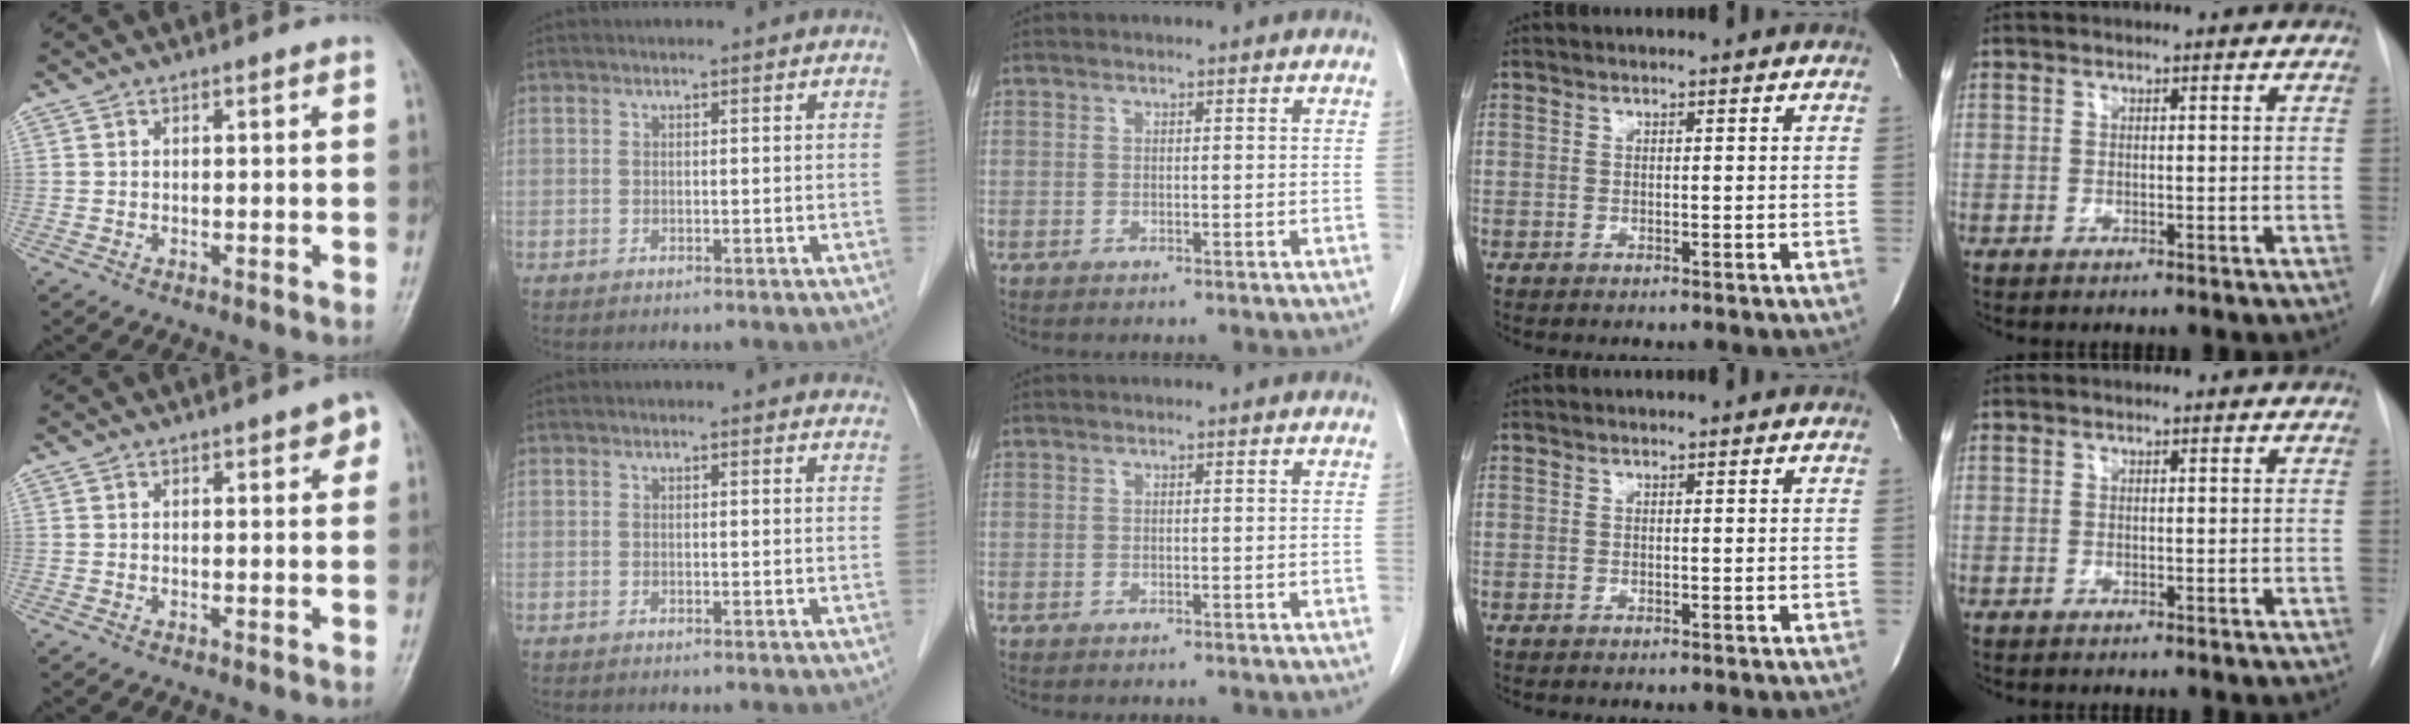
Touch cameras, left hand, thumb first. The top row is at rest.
{"thumb": {"total": 3.6, "force": [1.6, 1.4, 2.9], "torque": [-0.022, 0.000, 0.013]}, "index": {"total": 4.2, "force": [4.0, 0.9, 0.8], "torque": [-0.001, -0.004, 0.022]}}